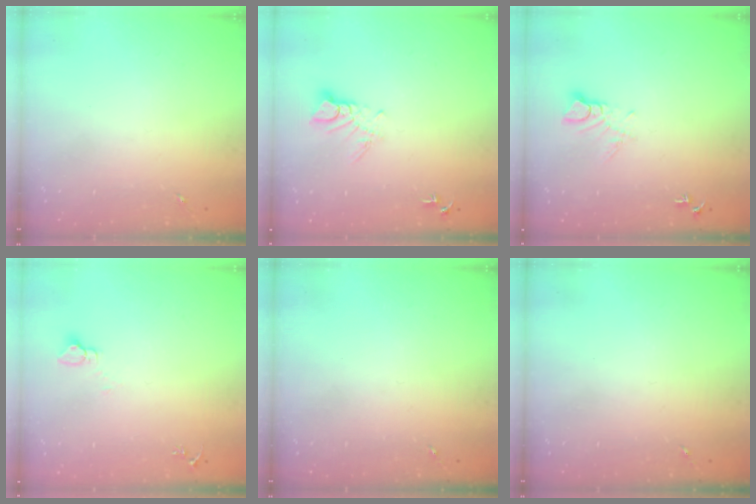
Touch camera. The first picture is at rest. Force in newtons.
{"total": 5.9, "press": 5.9, "slide": 0.5}
{"total": 7.2, "press": 7.2, "slide": 0.8}
{"total": 2.7, "press": 2.7, "slide": 0.1}
{"total": 0.0}
{"total": 0.0}